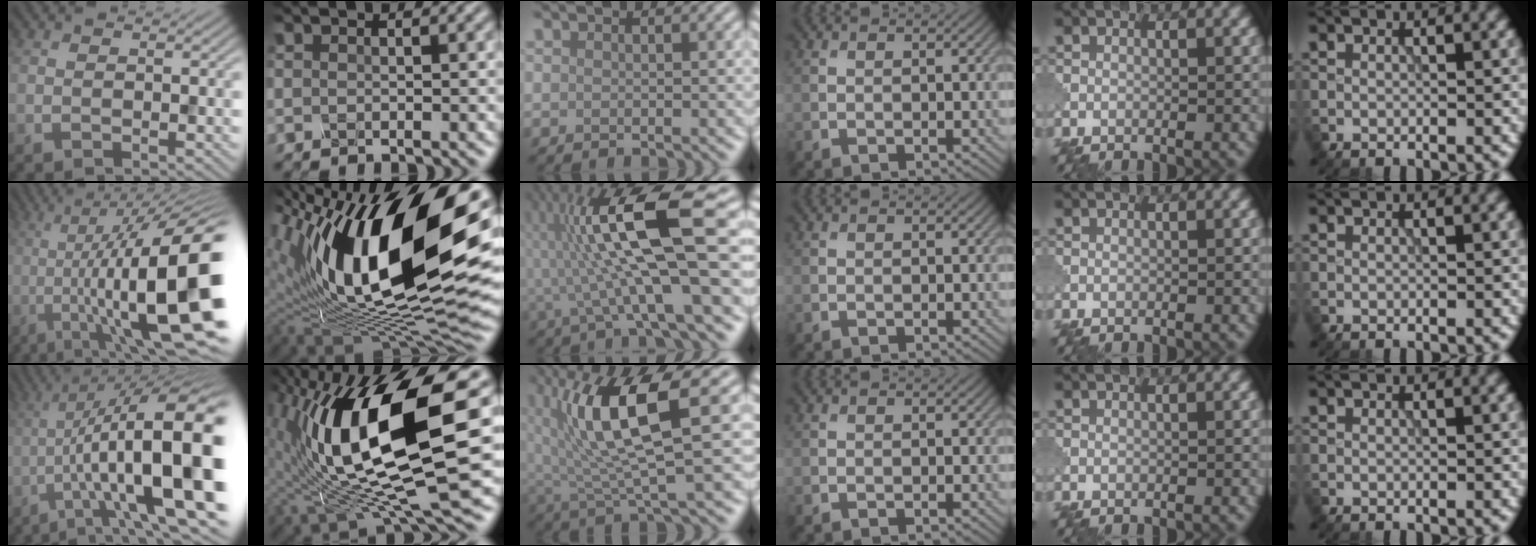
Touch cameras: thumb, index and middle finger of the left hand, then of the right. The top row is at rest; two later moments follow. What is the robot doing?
{"motion": "shake", "object": "plastic piggy bank"}